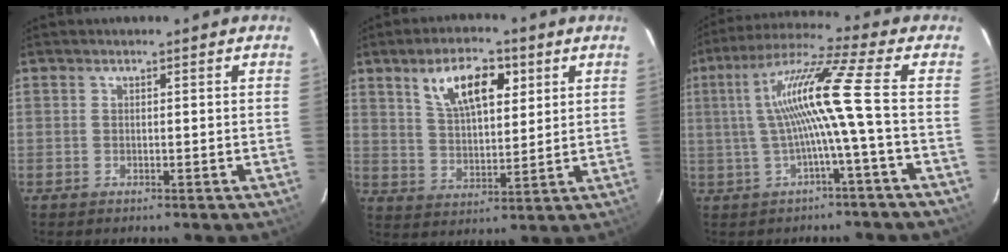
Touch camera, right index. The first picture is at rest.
{"total": 10.9, "force": [5.2, 4.7, 8.3], "torque": [-0.147, 0.018, 0.097]}
{"total": 11.5, "force": [-0.8, -2.1, 11.3], "torque": [-0.209, 0.011, -0.007]}